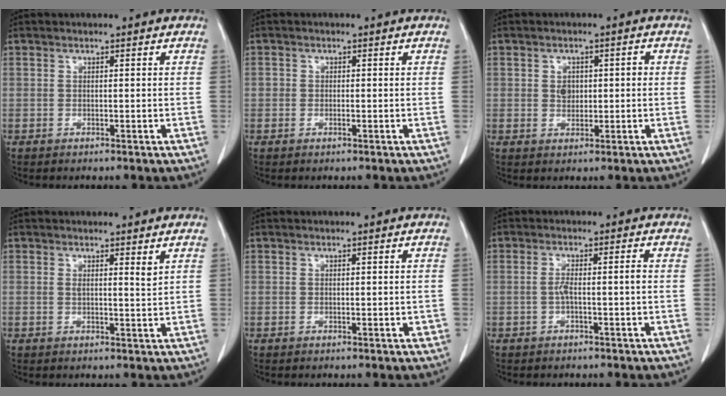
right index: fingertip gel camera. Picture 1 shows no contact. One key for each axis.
{"total": 1.0, "fx": -0.2, "fy": 0.8, "fz": 0.6, "tx": -0.009, "ty": 0.001, "tz": -0.003}
{"total": 2.9, "fx": 0.2, "fy": 2.2, "fz": 2.0, "tx": -0.029, "ty": 0.010, "tz": 0.008}
{"total": 1.7, "fx": 1.1, "fy": 0.0, "fz": 1.3, "tx": -0.021, "ty": -0.009, "tz": 0.017}
{"total": 0.8, "fx": -0.1, "fy": 0.4, "fz": 0.7, "tx": -0.010, "ty": 0.002, "tz": 0.003}
{"total": 2.5, "fx": -0.6, "fy": -0.1, "fz": 2.4, "tx": -0.043, "ty": 0.003, "tz": -0.010}